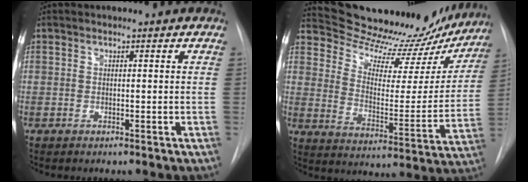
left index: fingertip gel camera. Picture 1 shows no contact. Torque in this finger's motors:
{"motor_torque": [0.88, -1.26, 0.03, -0.01]}